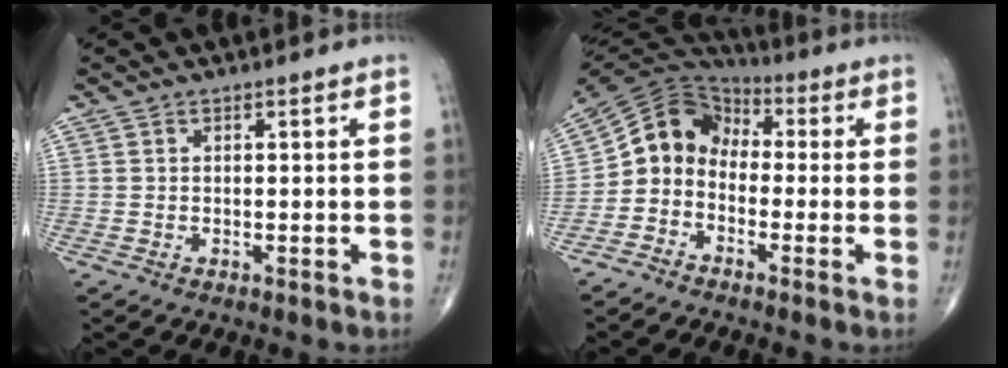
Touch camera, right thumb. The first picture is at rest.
{"total": 9.5, "force": [-2.2, 7.9, 4.8], "torque": [-0.071, 0.064, -0.061]}